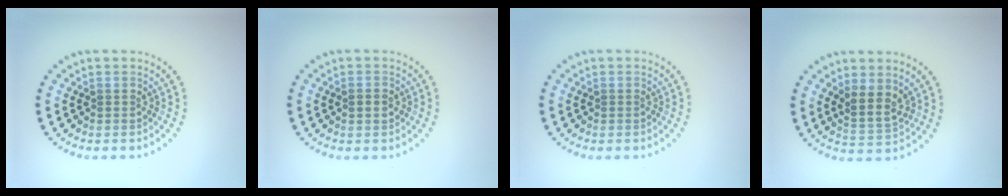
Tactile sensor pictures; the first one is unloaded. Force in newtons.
{"total": 1.5, "press": 1.5, "slide": 0.0}
{"total": 0.0}
{"total": 2.8, "press": 2.2, "slide": 1.7}